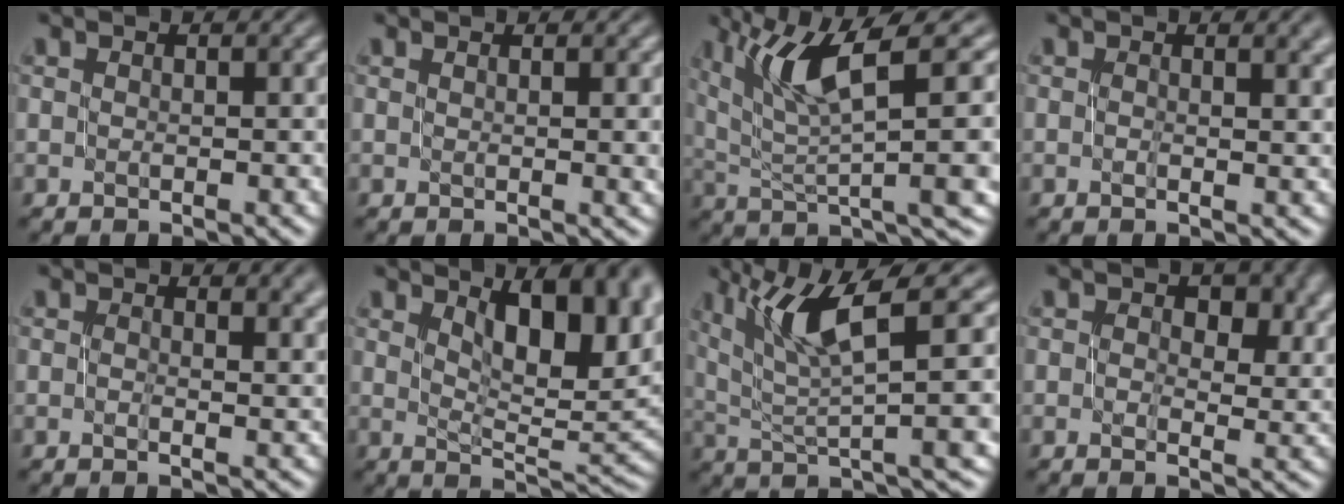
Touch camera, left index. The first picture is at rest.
{"total": 1.6, "force": [0.3, 0.4, 1.5], "torque": [-0.017, 0.001, 0.005]}
{"total": 10.1, "force": [4.6, 2.0, 8.8], "torque": [-0.142, 0.018, 0.093]}
{"total": 2.8, "force": [0.6, 1.3, 2.4], "torque": [-0.020, 0.009, 0.002]}
{"total": 3.6, "force": [1.0, 1.8, 3.0], "torque": [-0.024, 0.008, 0.007]}
{"total": 10.1, "force": [3.4, 4.2, 8.5], "torque": [-0.112, 0.001, 0.057]}
{"total": 8.9, "force": [4.1, 1.7, 7.6], "torque": [-0.123, 0.016, 0.084]}
{"total": 6.1, "force": [2.0, 3.9, 4.2], "torque": [-0.052, 0.008, 0.020]}